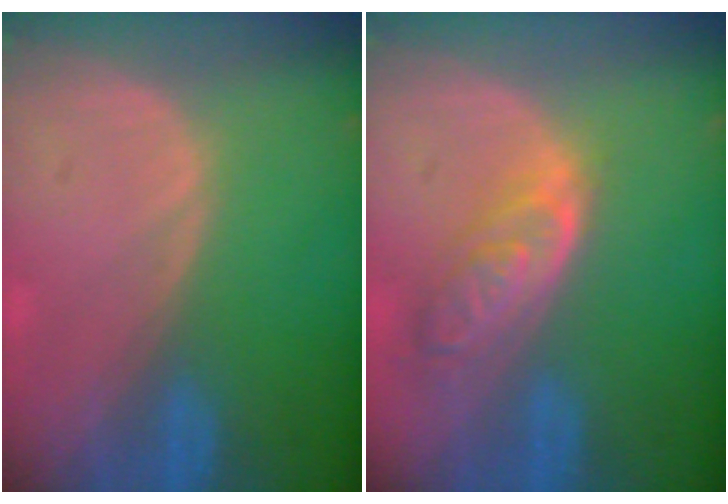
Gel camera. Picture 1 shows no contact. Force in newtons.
{"total": 6.5, "press": 5.9, "slide": 2.7}